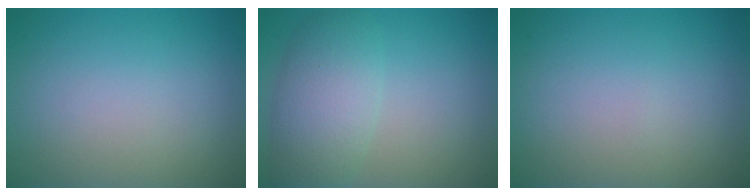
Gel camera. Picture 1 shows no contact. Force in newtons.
{"total": 5.1, "press": 5.1, "slide": 0.2}
{"total": 0.0}